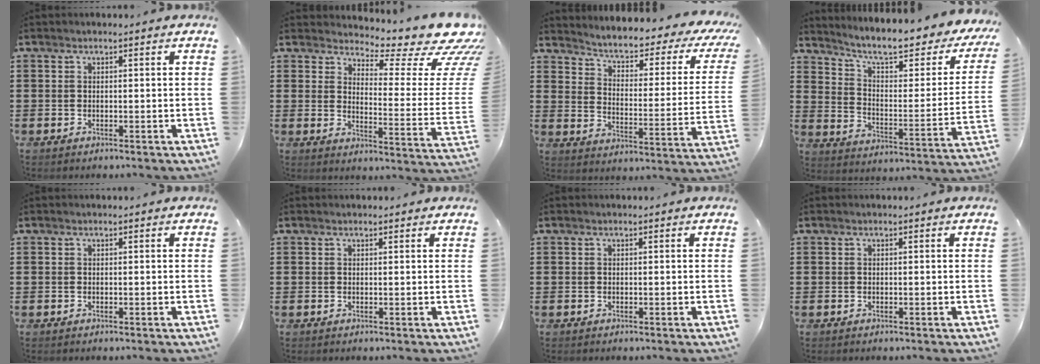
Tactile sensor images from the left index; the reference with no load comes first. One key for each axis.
{"total": 9.5, "fx": 7.2, "fy": 2.4, "fz": 5.7, "tx": -0.085, "ty": -0.062, "tz": 0.121}
{"total": 3.7, "fx": 2.6, "fy": 0.6, "fz": 2.6, "tx": -0.065, "ty": -0.029, "tz": 0.030}
{"total": 7.9, "fx": 6.4, "fy": 1.1, "fz": 4.5, "tx": -0.097, "ty": -0.049, "tz": 0.101}
{"total": 0.0}
{"total": 0.5, "fx": 0.5, "fy": 0.2, "fz": 0.1, "tx": -0.002, "ty": 0.001, "tz": 0.010}
{"total": 0.0}
{"total": 0.0}